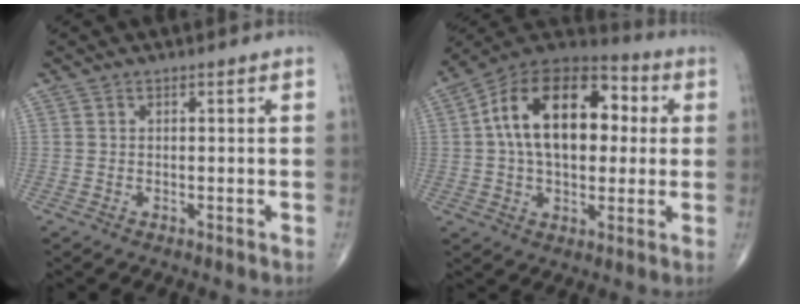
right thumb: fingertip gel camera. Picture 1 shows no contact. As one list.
[{"total": 21.2, "force": [3.1, 12.8, 16.6], "torque": [-0.248, 0.028, 0.042]}]